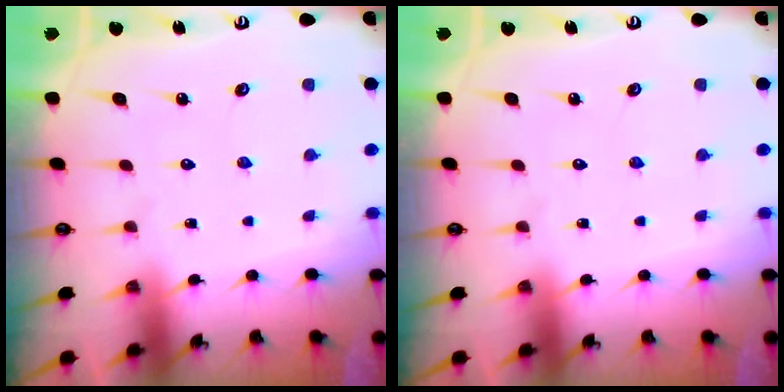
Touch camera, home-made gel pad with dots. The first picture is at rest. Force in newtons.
{"total": 0.0}